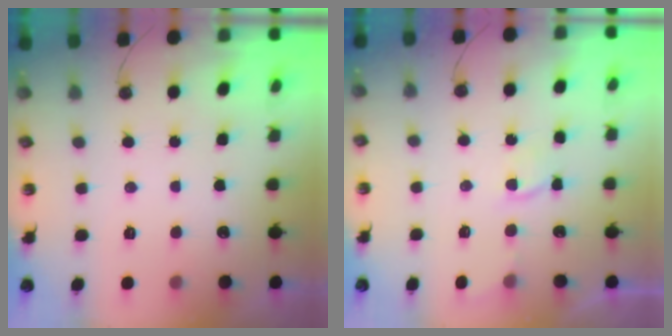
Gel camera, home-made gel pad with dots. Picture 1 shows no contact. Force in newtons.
{"total": 2.5, "press": 2.5, "slide": 0.5}